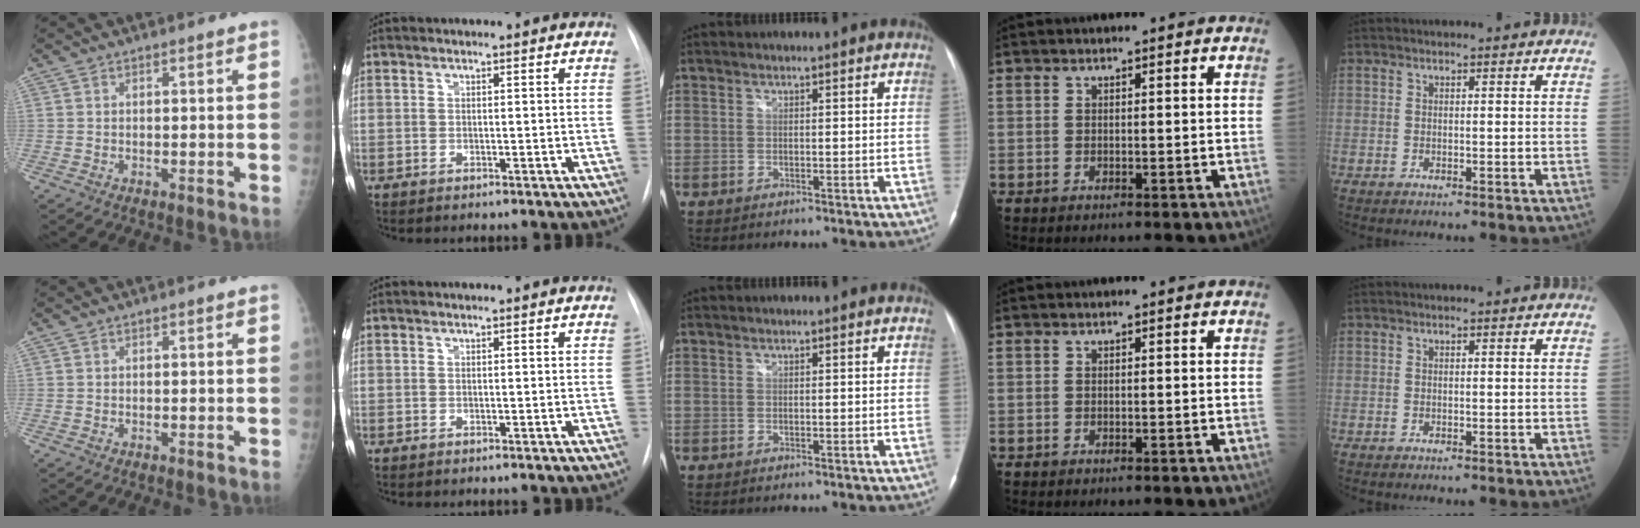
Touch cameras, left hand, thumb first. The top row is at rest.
{}